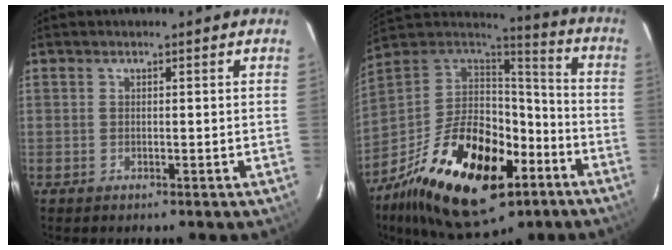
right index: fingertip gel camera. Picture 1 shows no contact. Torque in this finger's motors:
{"motor_torque": [1.58, -0.56, 0.88, 0.15]}